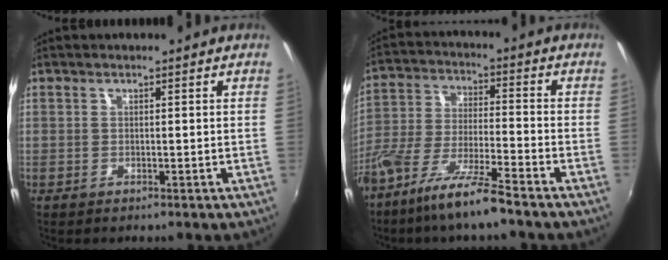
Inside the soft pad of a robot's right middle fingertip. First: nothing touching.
{"total": 11.5, "force": [-8.5, 0.6, 7.7], "torque": [-0.161, -0.017, -0.160]}